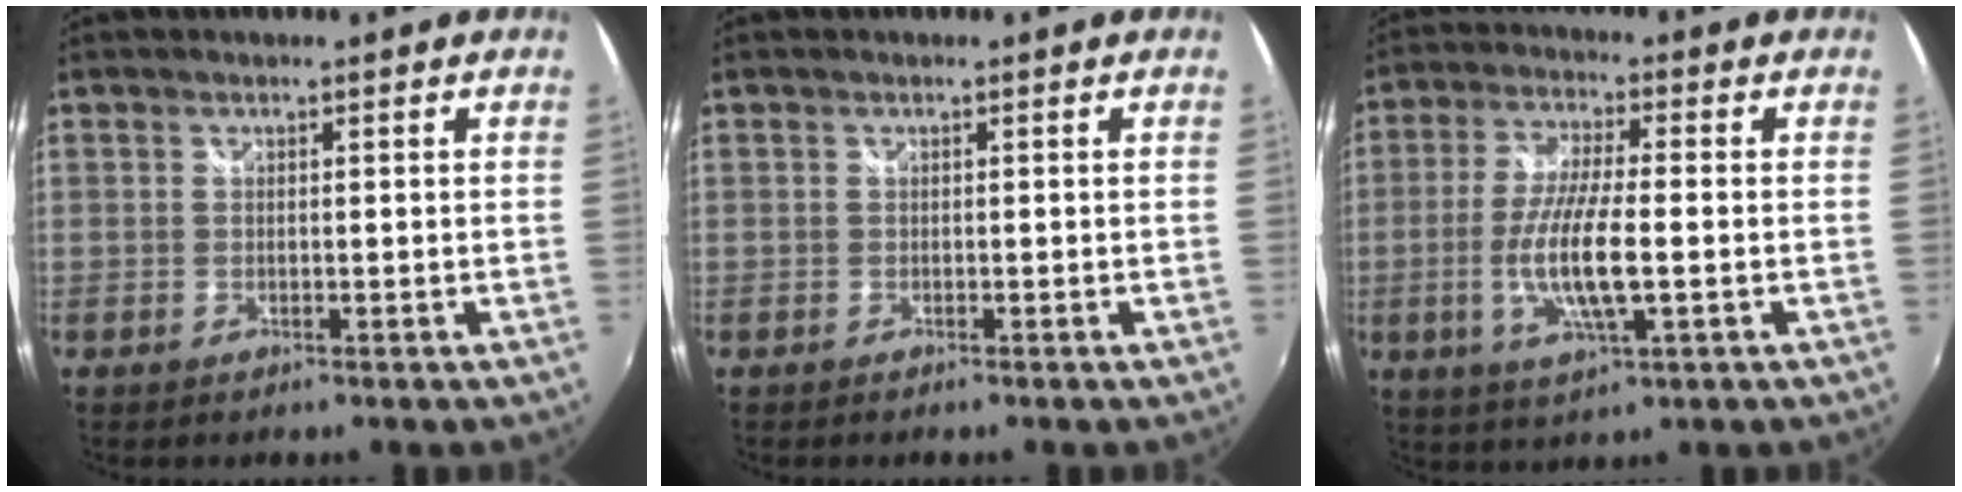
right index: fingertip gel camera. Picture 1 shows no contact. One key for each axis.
{"total": 0.0}
{"total": 10.9, "fx": -2.2, "fy": 2.3, "fz": 10.4, "tx": -0.210, "ty": -0.011, "tz": -0.043}